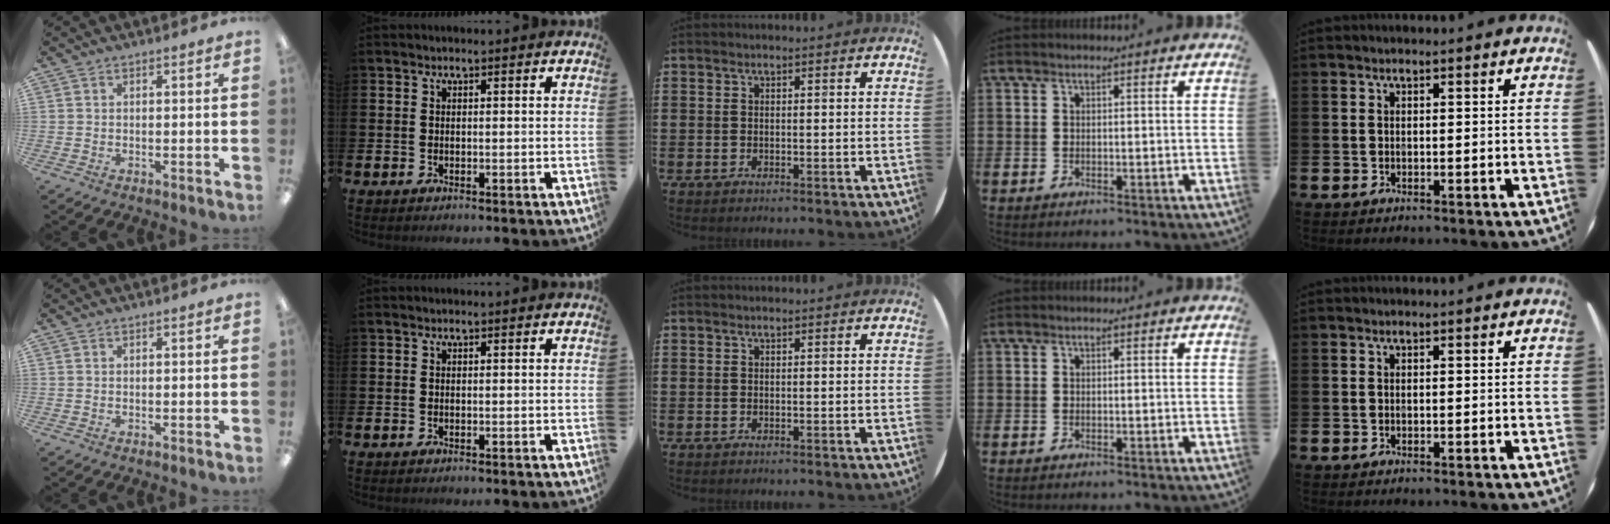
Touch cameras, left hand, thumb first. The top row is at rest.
{}